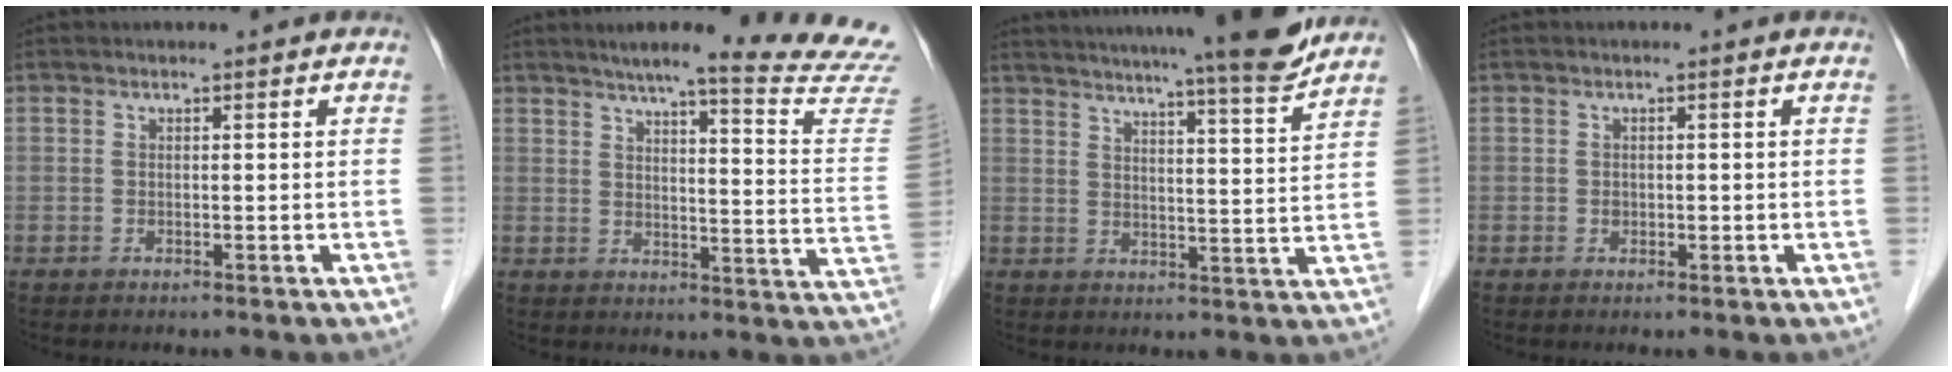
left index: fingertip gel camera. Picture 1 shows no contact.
{"total": 21.7, "force": [19.8, -1.0, 9.0], "torque": [-0.118, -0.096, 0.225]}
{"total": 17.6, "force": [15.6, -0.4, 8.1], "torque": [-0.127, -0.025, 0.205]}
{"total": 0.8, "force": [-0.1, 0.7, 0.4], "torque": [-0.007, 0.002, -0.002]}